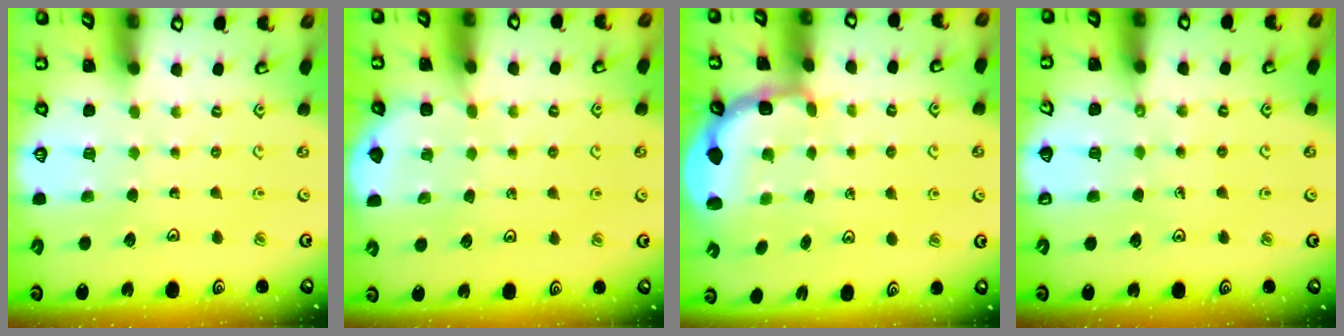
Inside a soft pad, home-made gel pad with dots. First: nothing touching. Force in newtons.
{"total": 2.3, "press": 2.3, "slide": 0.2}
{"total": 3.0, "press": 2.1, "slide": 2.2}
{"total": 2.7, "press": 2.7, "slide": 0.5}